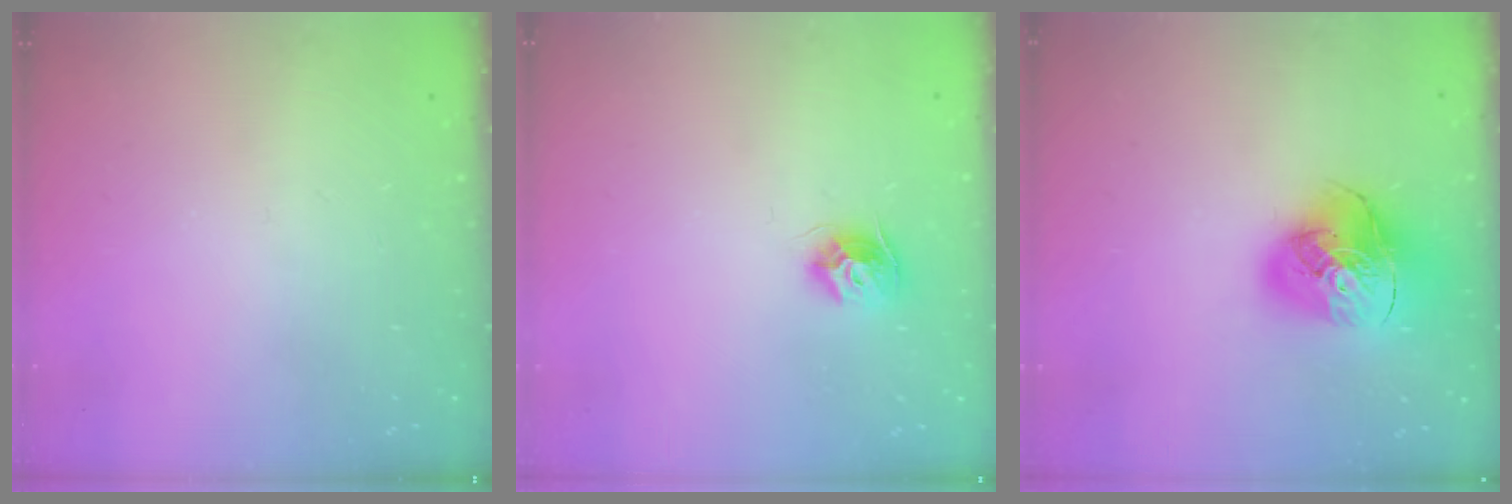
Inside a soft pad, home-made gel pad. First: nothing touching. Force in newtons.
{"total": 8.8, "press": 8.8, "slide": 0.4}
{"total": 17.1, "press": 17.0, "slide": 2.1}